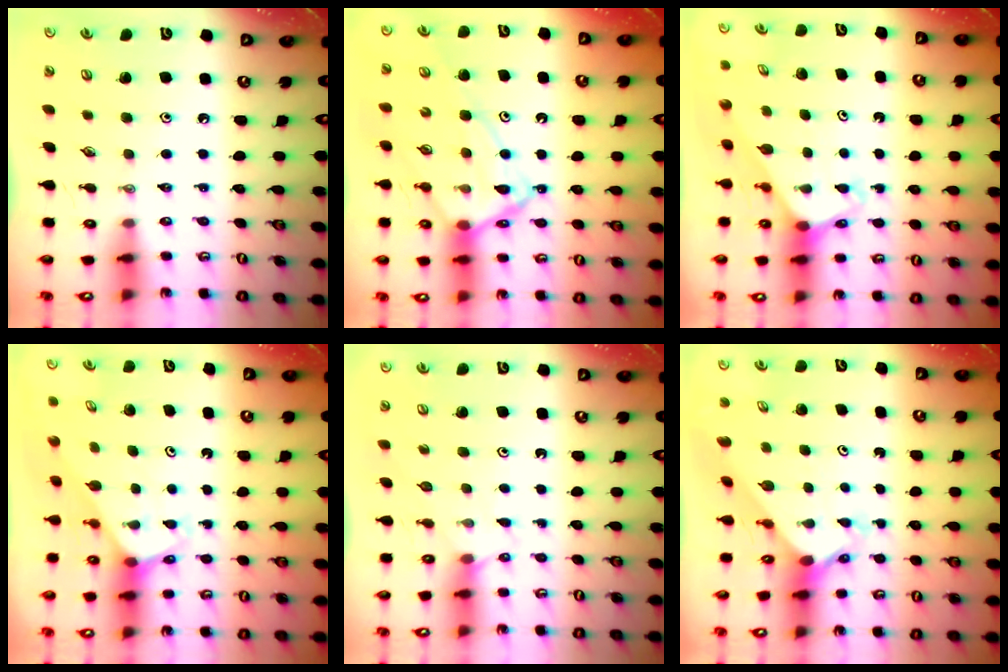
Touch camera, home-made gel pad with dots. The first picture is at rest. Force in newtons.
{"total": 13.9, "press": 13.9, "slide": 1.4}
{"total": 2.8, "press": 2.8, "slide": 0.2}
{"total": 2.5, "press": 2.5, "slide": 0.1}
{"total": 3.0, "press": 2.9, "slide": 0.4}
{"total": 2.3, "press": 2.3, "slide": 0.2}